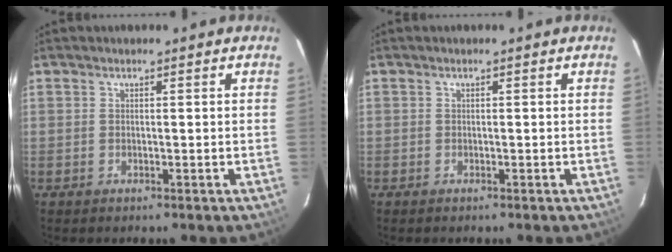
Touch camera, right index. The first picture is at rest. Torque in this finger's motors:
{"motor_torque": [-0.39, -0.17, -1.00, -0.21]}